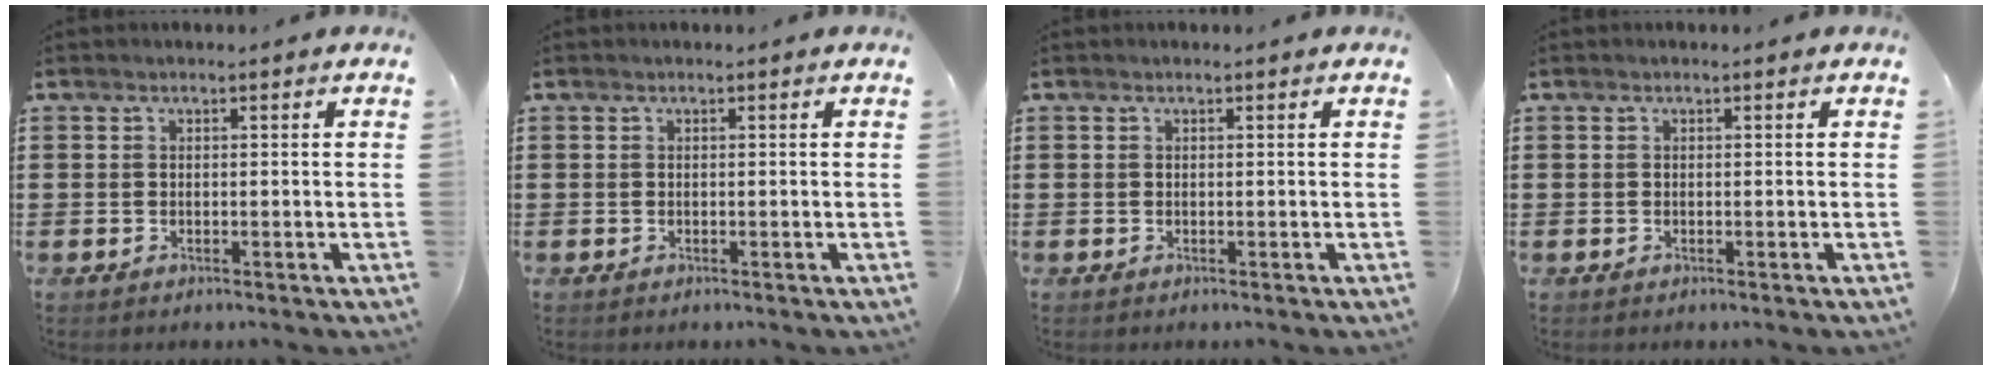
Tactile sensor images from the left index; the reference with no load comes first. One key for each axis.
{"total": 0.0}
{"total": 0.0}
{"total": 0.0}